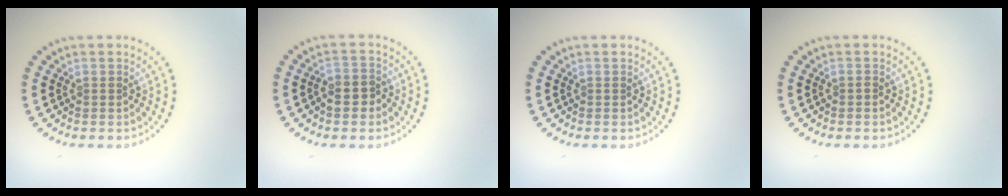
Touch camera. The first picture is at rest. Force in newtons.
{"total": 2.4, "press": 2.2, "slide": 1.0}
{"total": 0.0}
{"total": 0.5, "press": 0.5, "slide": 0.2}